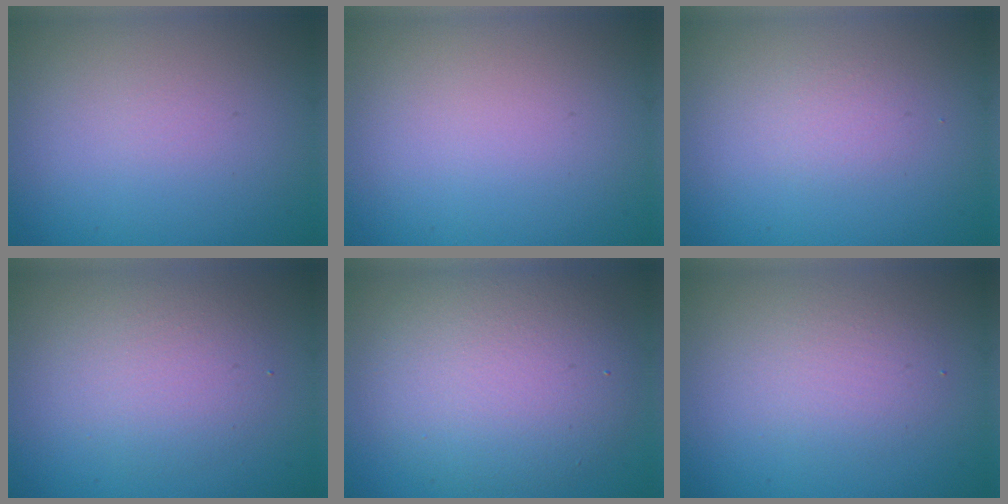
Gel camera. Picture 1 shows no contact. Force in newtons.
{"total": 0.0}
{"total": 1.1, "press": 1.1, "slide": 0.0}
{"total": 3.0, "press": 3.0, "slide": 0.1}
{"total": 7.3, "press": 7.3, "slide": 0.1}
{"total": 2.2, "press": 2.2, "slide": 0.2}